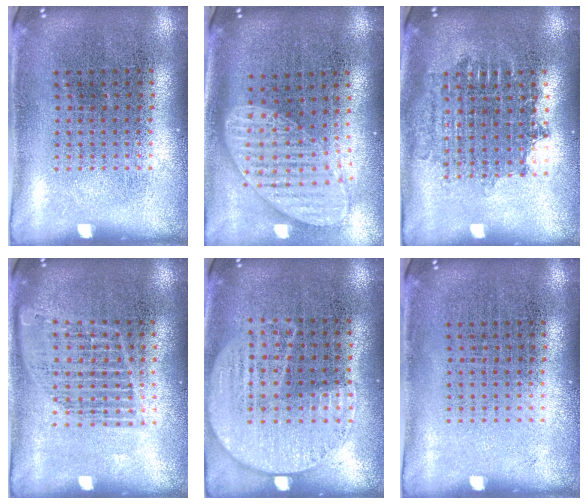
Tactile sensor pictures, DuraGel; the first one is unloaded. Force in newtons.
{"total": 1.8, "press": 1.5, "slide": 1.1}
{"total": 1.8, "press": 1.5, "slide": 1.0}
{"total": 1.3, "press": 1.2, "slide": 0.5}
{"total": 1.1, "press": 1.0, "slide": 0.5}
{"total": 0.0}